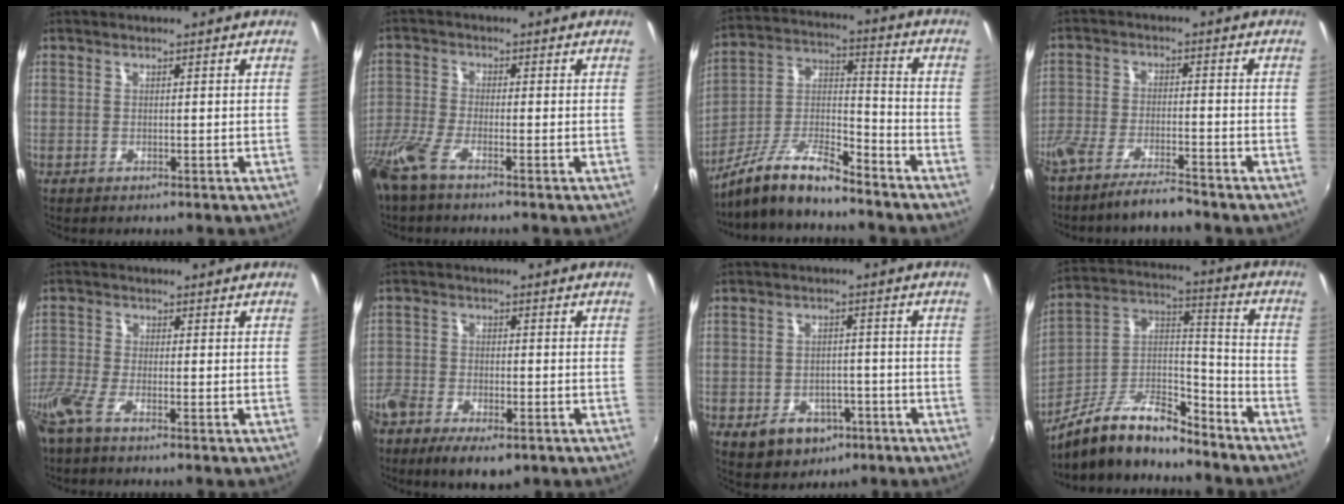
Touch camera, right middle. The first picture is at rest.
{"total": 7.1, "force": [-5.2, 1.4, 4.7], "torque": [-0.120, -0.021, -0.109]}
{"total": 12.7, "force": [-10.2, 2.4, 7.1], "torque": [-0.155, 0.005, -0.198]}
{"total": 8.3, "force": [-7.1, 1.0, 4.0], "torque": [-0.101, -0.015, -0.128]}
{"total": 5.9, "force": [-4.3, 1.1, 3.8], "torque": [-0.099, -0.022, -0.093]}
{"total": 9.8, "force": [-6.6, 4.6, 5.7], "torque": [-0.142, -0.027, -0.123]}
{"total": 8.6, "force": [-4.3, 6.5, 3.8], "torque": [-0.087, 0.002, -0.045]}
{"total": 14.9, "force": [-12.0, 4.7, 7.3], "torque": [-0.152, 0.022, -0.216]}